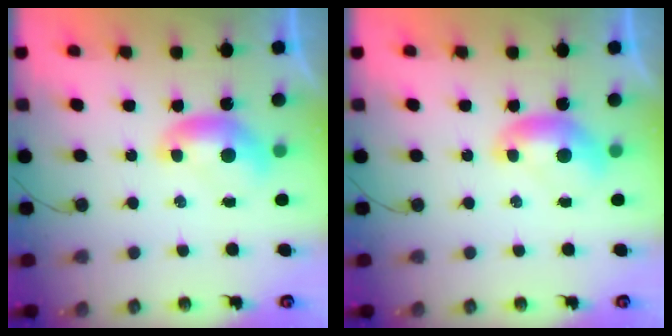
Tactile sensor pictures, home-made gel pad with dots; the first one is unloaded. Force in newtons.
{"total": 0.0}